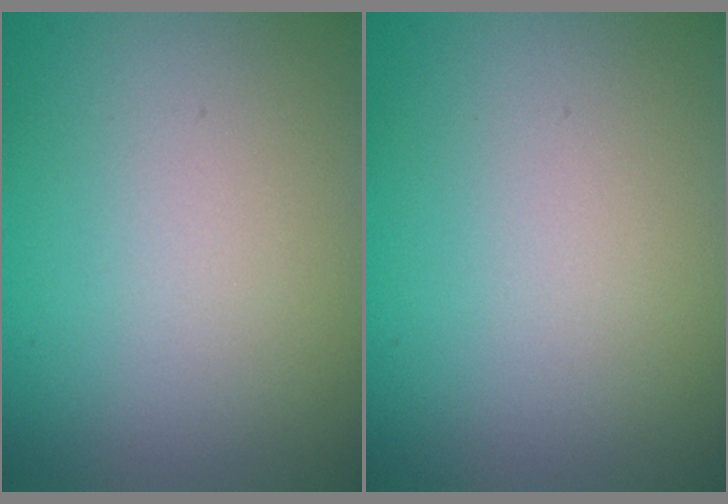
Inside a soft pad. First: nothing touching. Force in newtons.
{"total": 0.0}